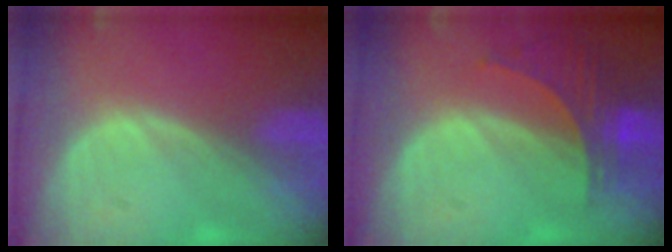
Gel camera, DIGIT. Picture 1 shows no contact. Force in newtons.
{"total": 5.9, "press": 5.6, "slide": 1.9}